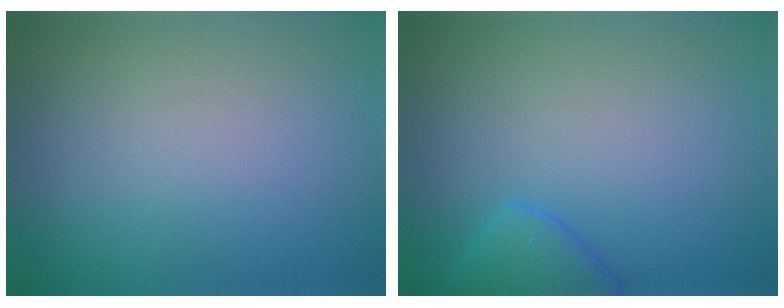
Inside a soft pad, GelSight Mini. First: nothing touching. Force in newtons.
{"total": 2.5, "press": 2.5, "slide": 0.4}